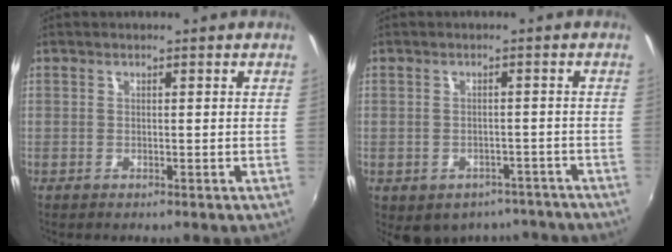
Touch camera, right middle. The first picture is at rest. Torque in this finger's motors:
{"motor_torque": [1.07, -1.07, 0.30, 0.10]}